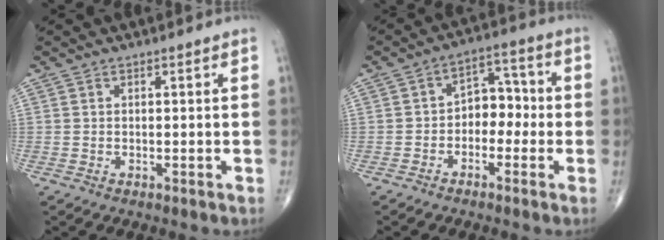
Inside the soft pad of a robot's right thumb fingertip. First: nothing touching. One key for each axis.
{"total": 6.7, "fx": -1.3, "fy": 4.8, "fz": 4.5, "tx": -0.030, "ty": 0.036, "tz": -0.038}